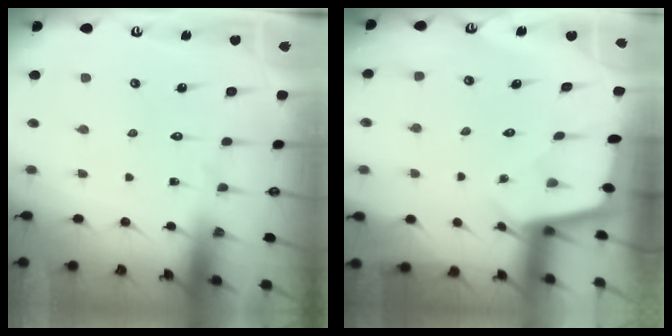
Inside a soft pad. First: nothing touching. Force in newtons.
{"total": 1.8, "press": 1.7, "slide": 0.2}